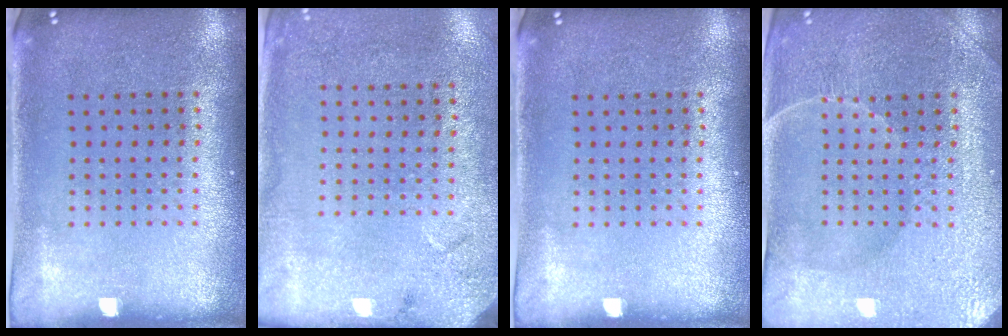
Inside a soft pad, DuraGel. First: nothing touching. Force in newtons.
{"total": 2.7, "press": 2.2, "slide": 1.6}
{"total": 0.0}
{"total": 3.9, "press": 3.8, "slide": 0.8}